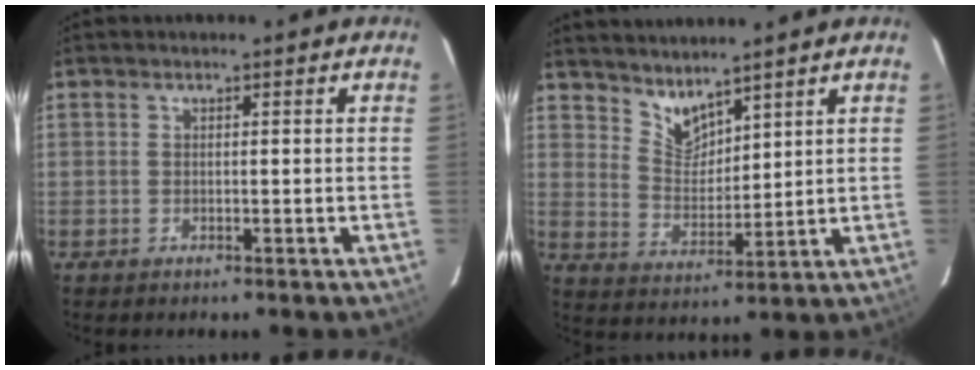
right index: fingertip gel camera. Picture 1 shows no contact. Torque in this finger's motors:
{"motor_torque": [-0.03, 0.43, 0.00, 0.00]}